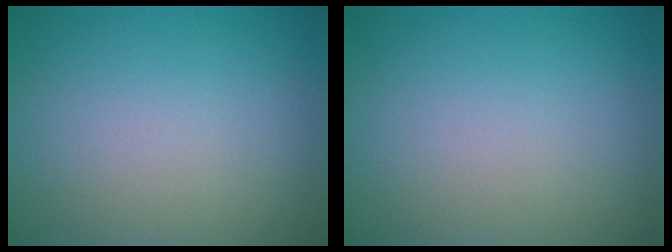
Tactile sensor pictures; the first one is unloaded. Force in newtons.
{"total": 0.0}